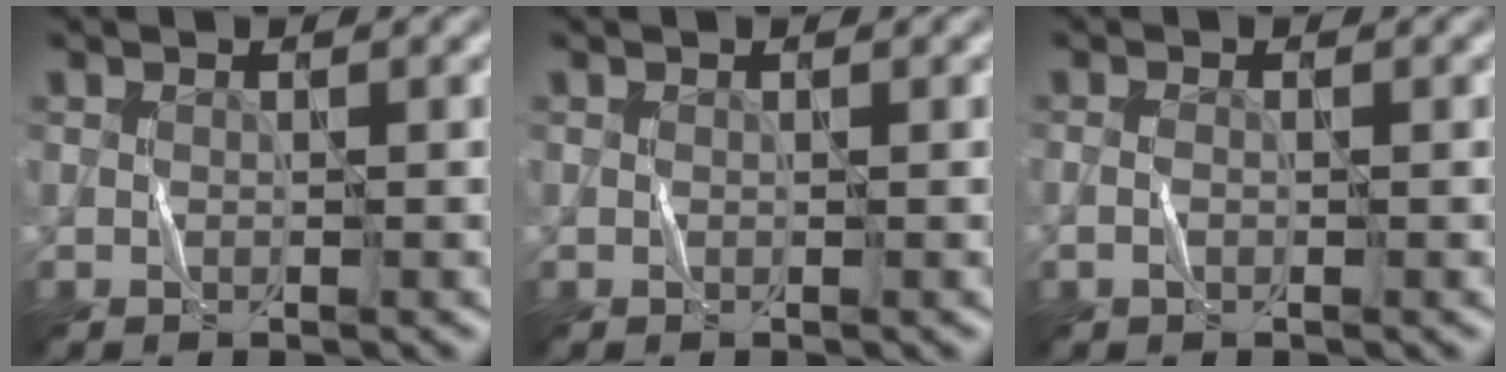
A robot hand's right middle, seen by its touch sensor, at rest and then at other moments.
{"total": 0.0}
{"total": 0.9, "force": [-0.3, 0.4, 0.7], "torque": [-0.019, 0.000, -0.010]}